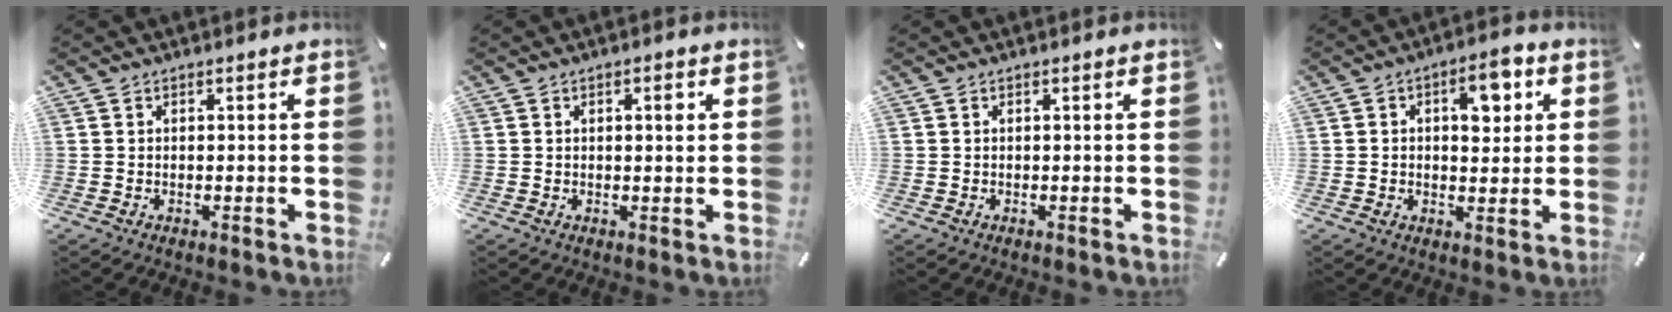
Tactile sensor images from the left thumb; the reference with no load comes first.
{"total": 2.1, "force": [0.6, 0.8, 1.9], "torque": [-0.022, -0.001, 0.004]}
{"total": 0.0}
{"total": 8.5, "force": [2.3, 4.8, 6.6], "torque": [-0.082, -0.003, 0.031]}